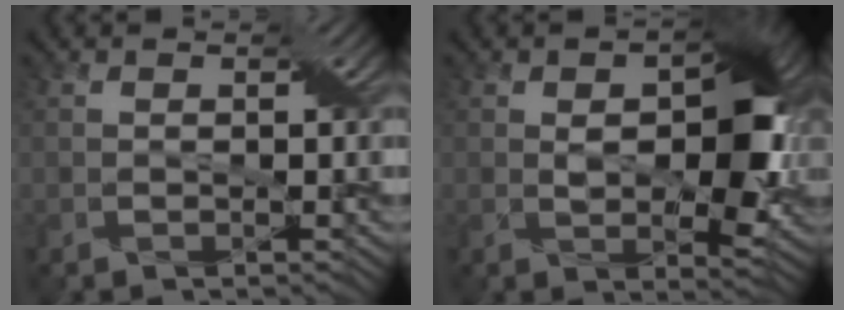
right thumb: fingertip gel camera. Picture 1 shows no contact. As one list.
[{"total": 9.1, "force": [0.9, 4.9, 7.6], "torque": [-0.115, -0.002, 0.016]}]